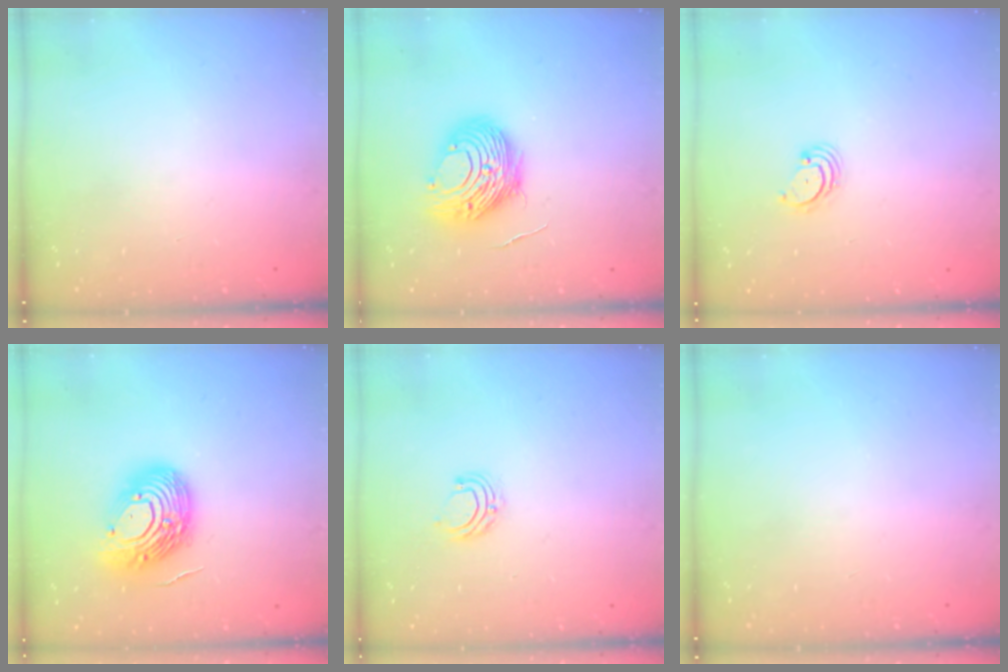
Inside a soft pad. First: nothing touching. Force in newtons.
{"total": 11.5, "press": 11.4, "slide": 1.1}
{"total": 2.7, "press": 2.7, "slide": 0.3}
{"total": 14.5, "press": 14.4, "slide": 1.9}
{"total": 5.9, "press": 5.9, "slide": 0.4}
{"total": 0.0}